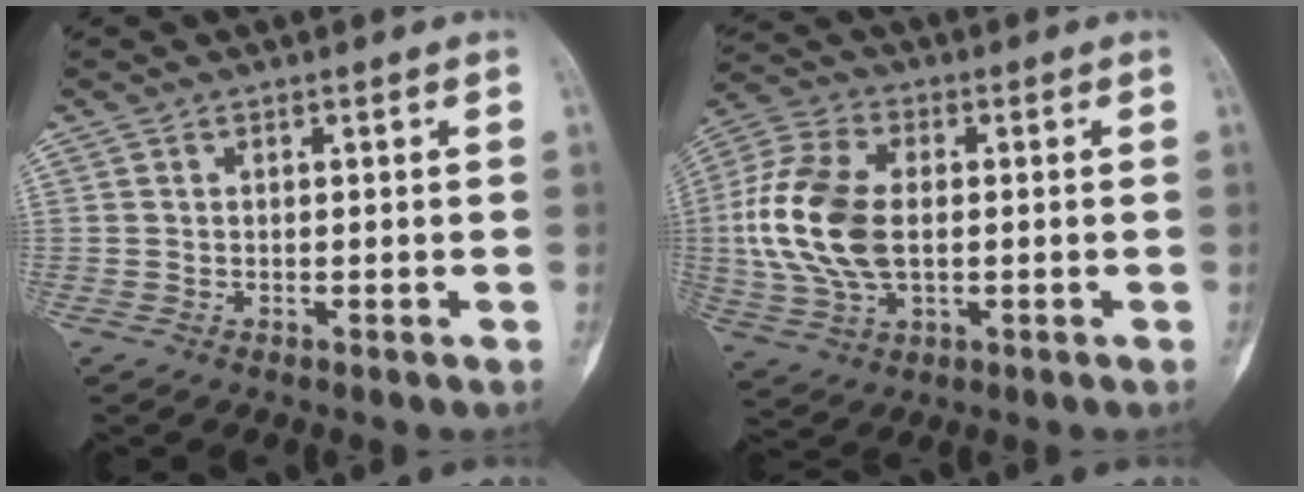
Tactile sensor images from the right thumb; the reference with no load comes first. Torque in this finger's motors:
{"motor_torque": [1.92, 1.34, 1.28, -1.06, 0.32]}